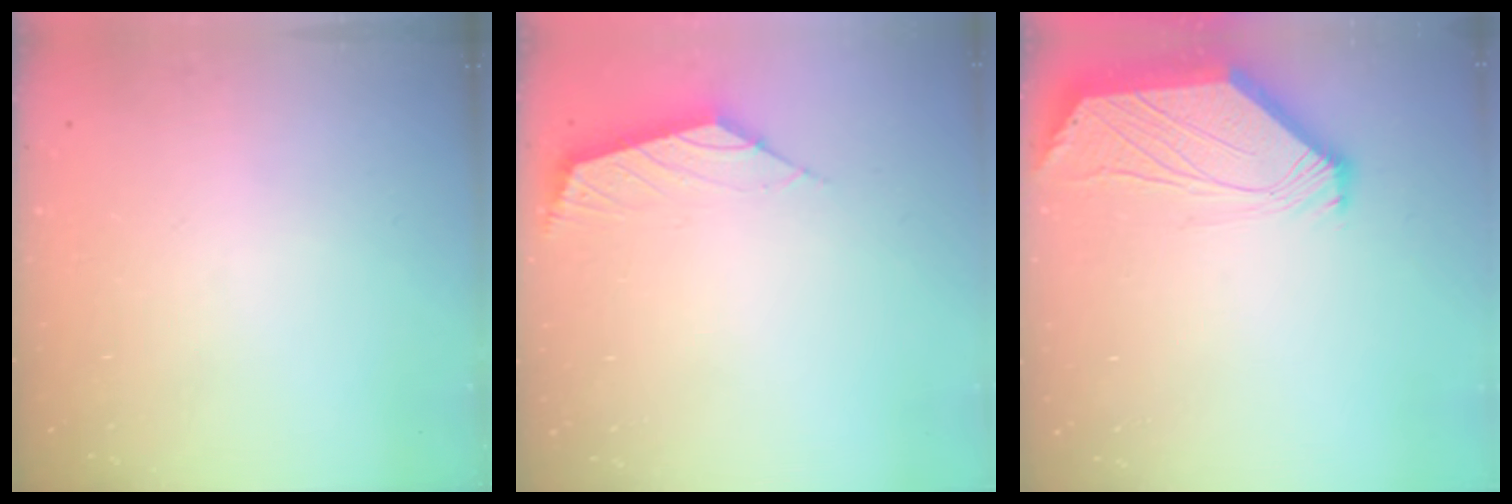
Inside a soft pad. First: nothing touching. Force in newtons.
{"total": 2.6, "press": 2.5, "slide": 0.7}
{"total": 2.5, "press": 2.4, "slide": 0.6}